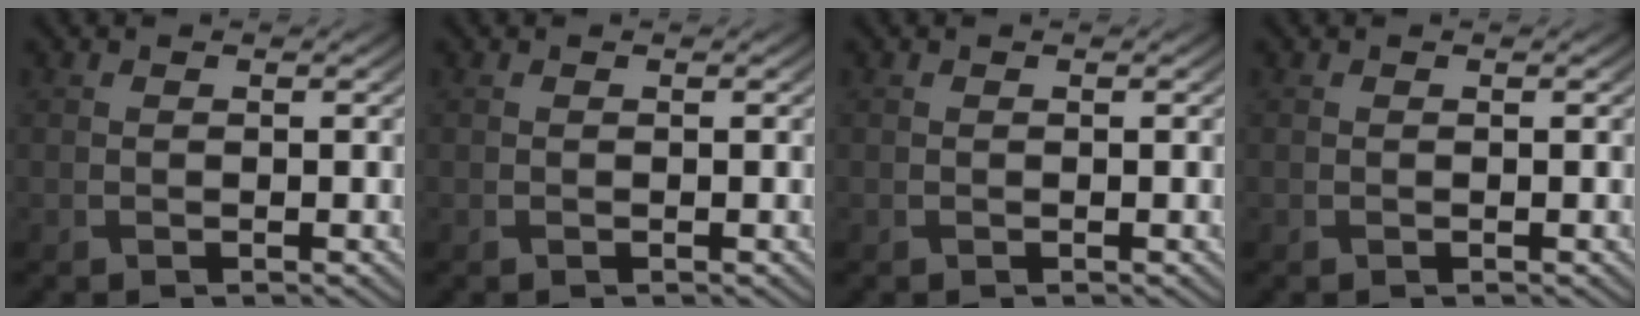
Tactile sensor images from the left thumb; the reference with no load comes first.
{"total": 0.0}
{"total": 0.0}
{"total": 0.0}